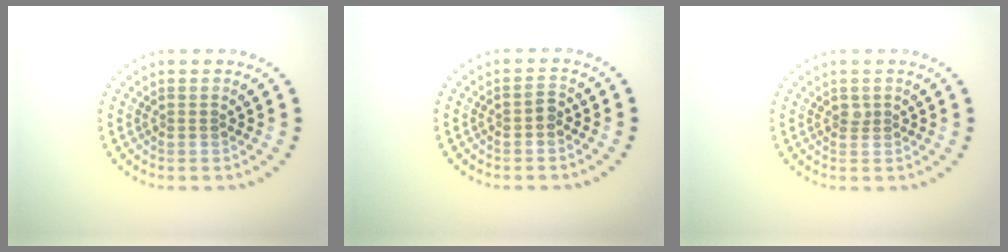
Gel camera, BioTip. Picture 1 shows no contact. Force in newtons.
{"total": 1.1, "press": 1.0, "slide": 0.3}
{"total": 0.8, "press": 0.6, "slide": 0.5}